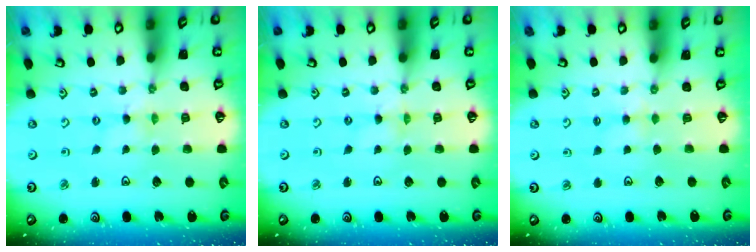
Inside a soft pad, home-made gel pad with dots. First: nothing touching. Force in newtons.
{"total": 0.0}
{"total": 2.7, "press": 2.7, "slide": 0.5}